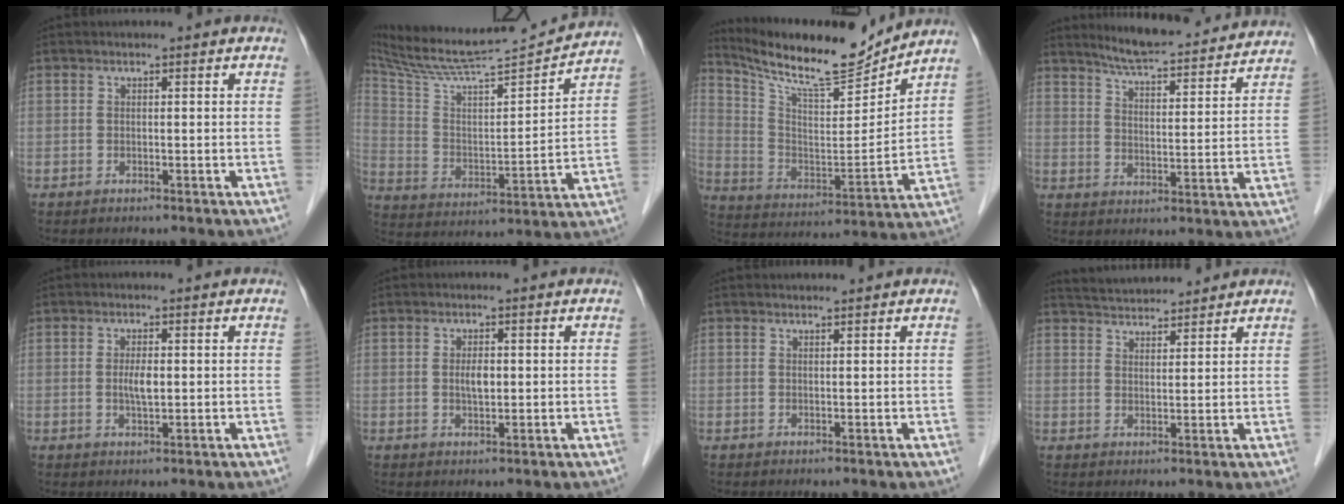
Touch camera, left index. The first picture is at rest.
{"total": 20.3, "force": [19.0, 0.1, 7.1], "torque": [-0.133, -0.015, 0.304]}
{"total": 16.9, "force": [15.4, 1.6, 6.7], "torque": [-0.136, -0.013, 0.264]}
{"total": 17.5, "force": [16.3, 2.0, 6.0], "torque": [-0.088, -0.008, 0.219]}
{"total": 2.4, "force": [0.1, 0.7, 2.3], "torque": [-0.047, -0.002, 0.004]}
{"total": 2.0, "force": [0.2, 0.8, 1.8], "torque": [-0.036, -0.001, 0.005]}
{"total": 1.3, "force": [1.2, -0.1, 0.2], "torque": [-0.005, 0.009, 0.025]}
{"total": 7.1, "force": [6.9, 1.0, 1.4], "torque": [-0.029, 0.028, 0.112]}